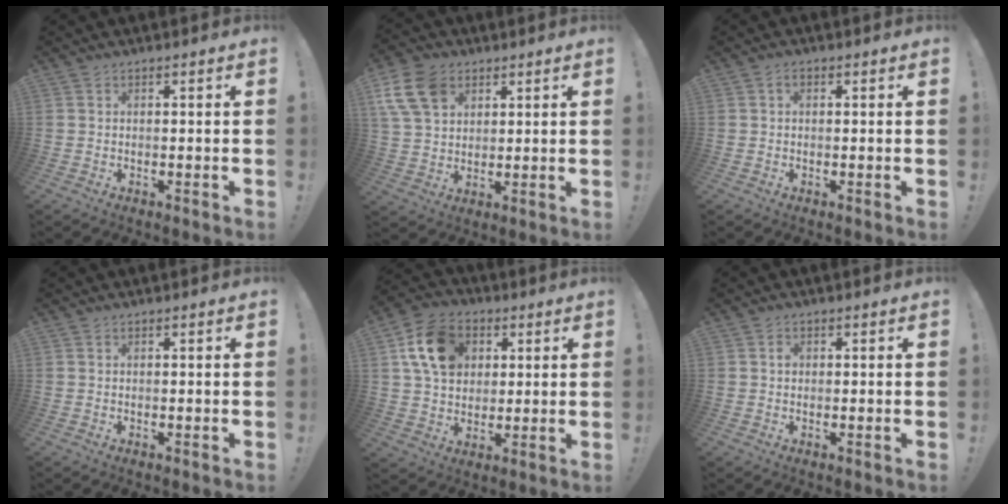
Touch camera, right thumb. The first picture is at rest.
{"total": 12.8, "force": [6.0, 9.1, 6.8], "torque": [-0.134, -0.029, 0.117]}
{"total": 1.3, "force": [0.2, 1.0, 0.8], "torque": [-0.021, 0.008, 0.004]}
{"total": 0.0}
{"total": 15.4, "force": [5.0, 11.8, 8.6], "torque": [-0.130, -0.003, 0.103]}
{"total": 0.0}